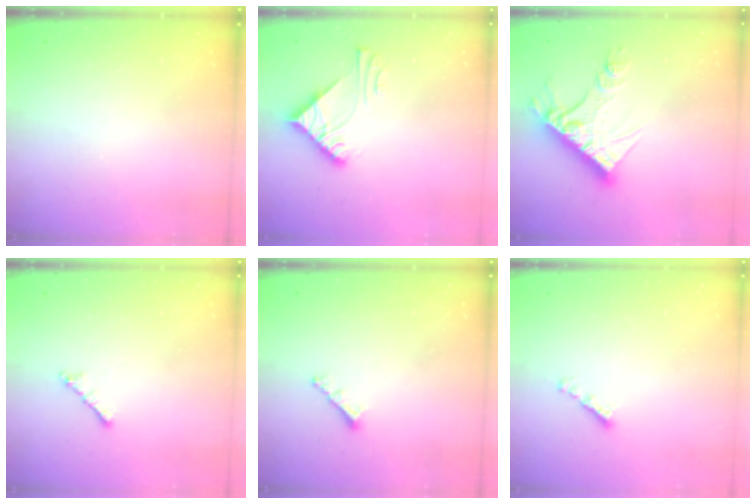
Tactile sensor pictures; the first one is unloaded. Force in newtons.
{"total": 6.6, "press": 6.6, "slide": 0.5}
{"total": 14.4, "press": 14.4, "slide": 1.1}
{"total": 2.1, "press": 2.0, "slide": 0.6}
{"total": 2.2, "press": 2.2, "slide": 0.5}
{"total": 2.1, "press": 2.0, "slide": 0.7}